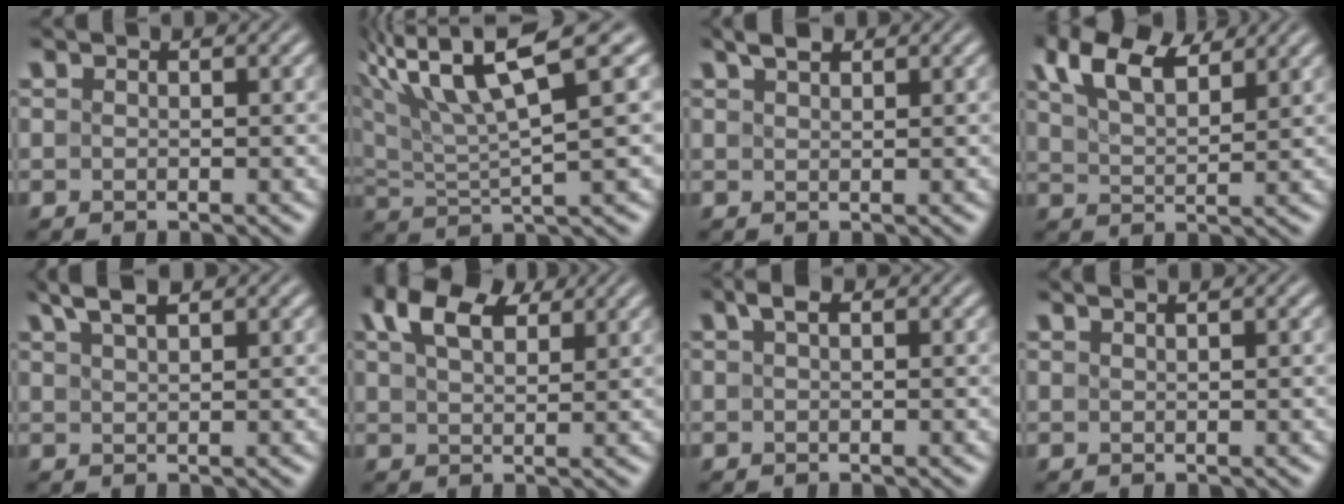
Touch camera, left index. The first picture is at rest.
{"total": 8.3, "force": [5.0, 1.5, 6.5], "torque": [-0.115, 0.018, 0.089]}
{"total": 1.8, "force": [1.4, 0.6, 1.0], "torque": [-0.017, 0.005, 0.026]}
{"total": 6.5, "force": [4.5, 2.5, 3.9], "torque": [-0.081, 0.016, 0.086]}
{"total": 2.9, "force": [2.1, 0.7, 1.9], "torque": [-0.030, 0.010, 0.040]}
{"total": 5.9, "force": [3.5, 2.9, 3.7], "torque": [-0.073, 0.016, 0.061]}
{"total": 1.3, "force": [0.6, 0.5, 1.0], "torque": [-0.019, 0.006, 0.011]}
{"total": 1.4, "force": [1.0, 0.4, 0.8], "torque": [-0.002, -0.004, 0.004]}